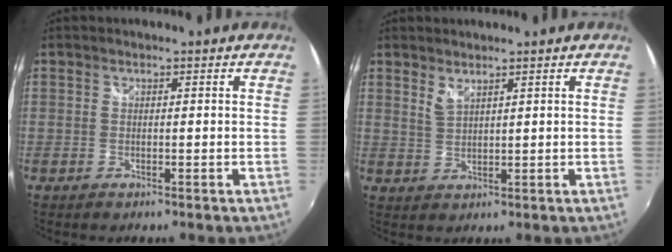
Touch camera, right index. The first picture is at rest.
{"total": 2.0, "force": [1.7, 0.4, 1.0], "torque": [-0.018, 0.000, 0.031]}